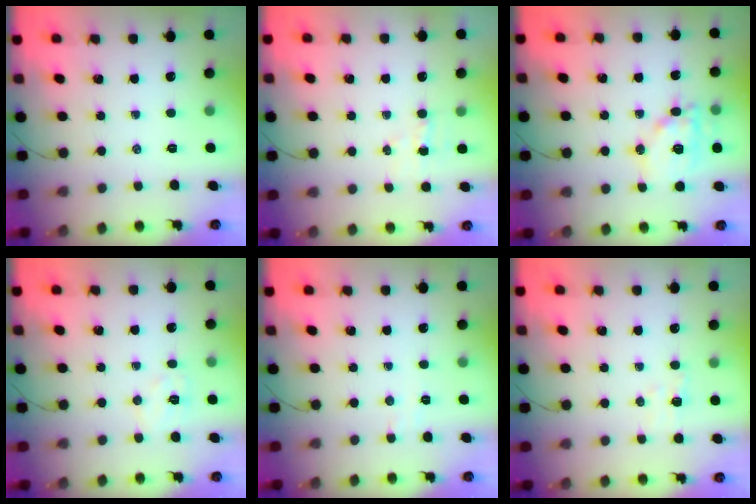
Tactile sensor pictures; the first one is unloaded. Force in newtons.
{"total": 3.4, "press": 3.2, "slide": 1.0}
{"total": 13.4, "press": 13.3, "slide": 1.9}
{"total": 5.8, "press": 5.7, "slide": 1.0}
{"total": 3.3, "press": 3.2, "slide": 0.9}
{"total": 2.8, "press": 2.7, "slide": 0.7}